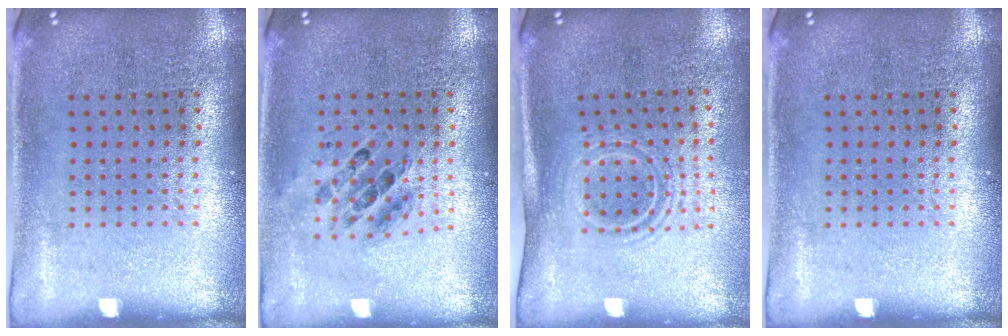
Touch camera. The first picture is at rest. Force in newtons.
{"total": 0.8, "press": 0.7, "slide": 0.1}
{"total": 1.6, "press": 1.1, "slide": 1.2}
{"total": 0.0}